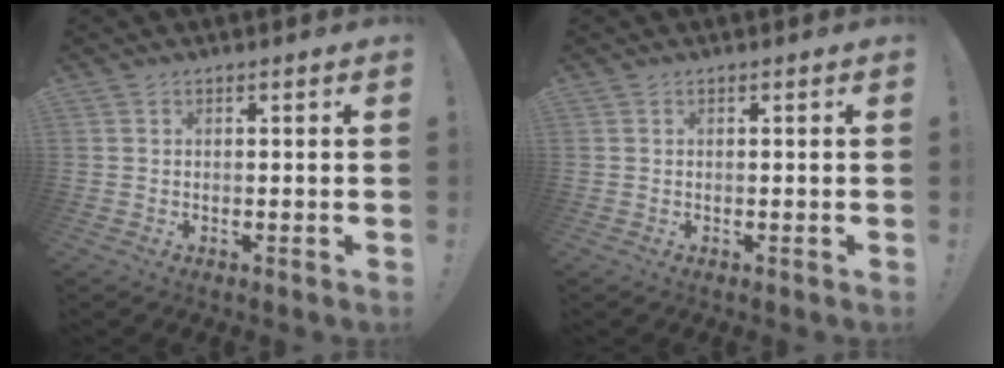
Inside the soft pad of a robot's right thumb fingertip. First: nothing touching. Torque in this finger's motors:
{"motor_torque": [-0.01, 0.01, 0.00, 0.00, 0.08]}